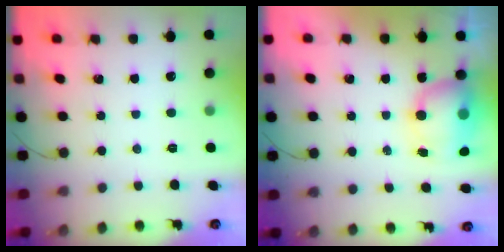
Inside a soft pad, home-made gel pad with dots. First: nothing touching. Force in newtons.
{"total": 7.5, "press": 7.3, "slide": 1.9}